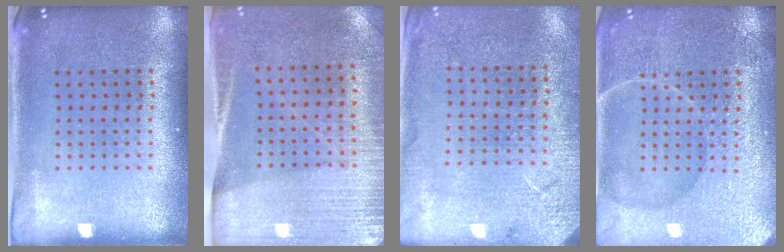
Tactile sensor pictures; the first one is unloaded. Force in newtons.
{"total": 2.9, "press": 2.6, "slide": 1.3}
{"total": 2.6, "press": 2.6, "slide": 0.2}
{"total": 6.2, "press": 6.1, "slide": 0.8}